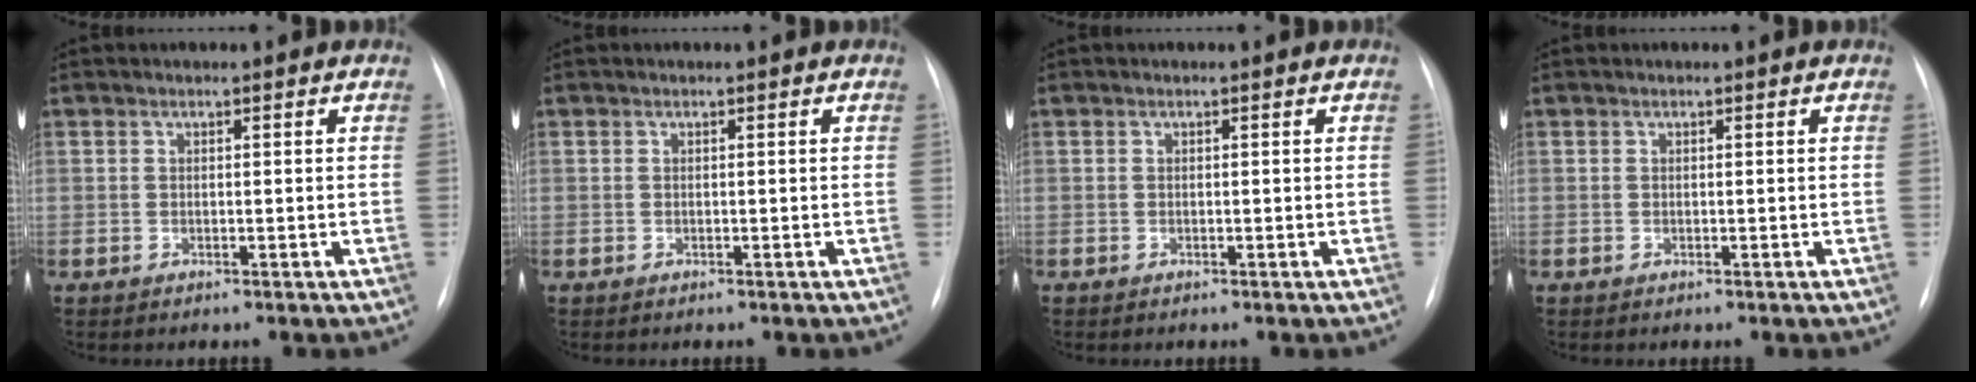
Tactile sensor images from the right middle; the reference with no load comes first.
{"total": 0.0}
{"total": 0.0}
{"total": 0.0}